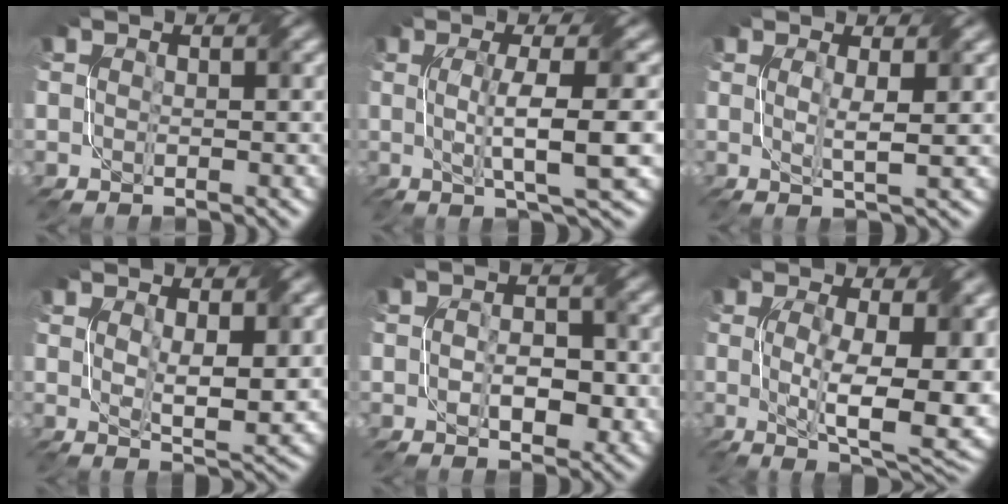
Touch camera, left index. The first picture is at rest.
{"total": 6.6, "force": [-0.2, 0.9, 6.5], "torque": [-0.107, 0.002, 0.000]}
{"total": 2.1, "force": [0.5, 0.2, 2.0], "torque": [-0.038, -0.005, 0.009]}
{"total": 4.2, "force": [1.3, 1.3, 3.8], "torque": [-0.071, -0.009, 0.027]}
{"total": 3.9, "force": [-0.6, 2.2, 3.1], "torque": [-0.052, -0.003, -0.006]}
{"total": 10.1, "force": [-0.2, 3.0, 9.7], "torque": [-0.152, -0.011, 0.002]}